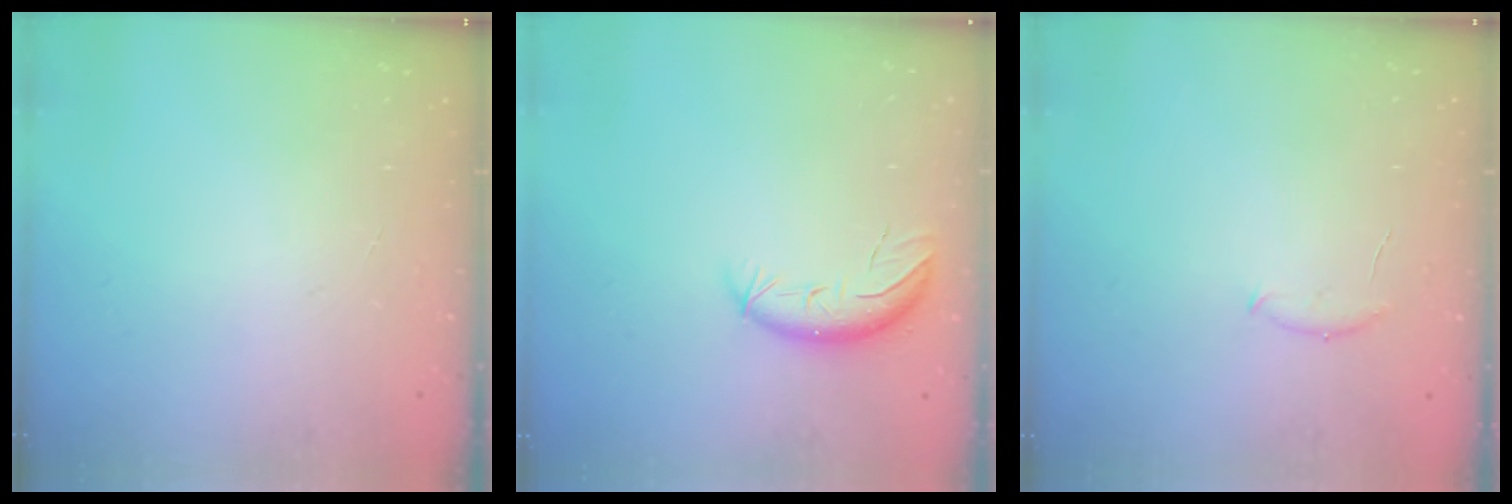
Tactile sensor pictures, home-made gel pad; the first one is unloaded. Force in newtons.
{"total": 9.6, "press": 9.3, "slide": 2.5}
{"total": 6.1, "press": 6.0, "slide": 1.1}